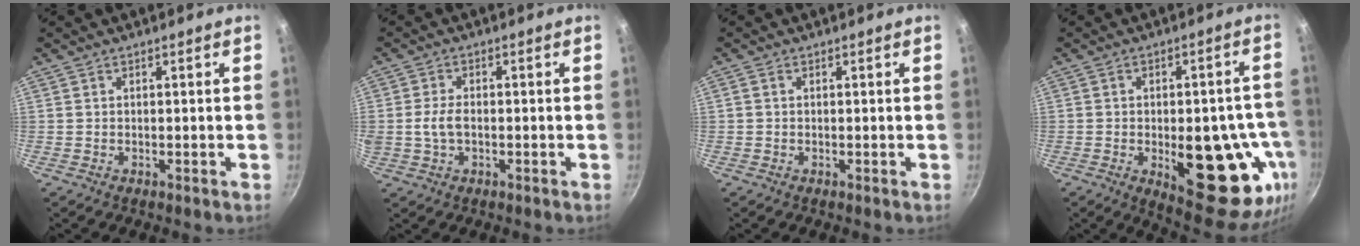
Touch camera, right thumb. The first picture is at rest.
{"total": 4.1, "force": [-0.5, 2.6, 3.1], "torque": [-0.060, 0.009, -0.010]}
{"total": 0.8, "force": [0.0, 0.7, 0.5], "torque": [-0.010, 0.005, 0.000]}
{"total": 21.2, "force": [-5.7, 9.5, 18.1], "torque": [-0.169, 0.006, -0.063]}